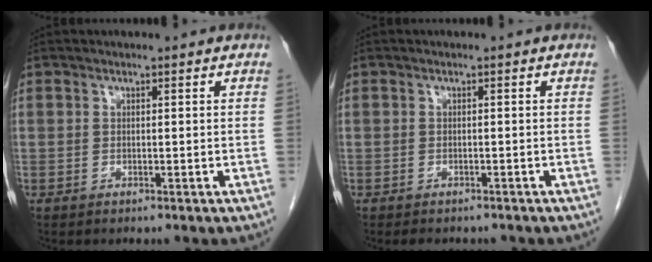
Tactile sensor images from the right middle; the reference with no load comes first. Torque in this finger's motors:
{"motor_torque": [0.35, -0.16, -0.01, 0.01]}